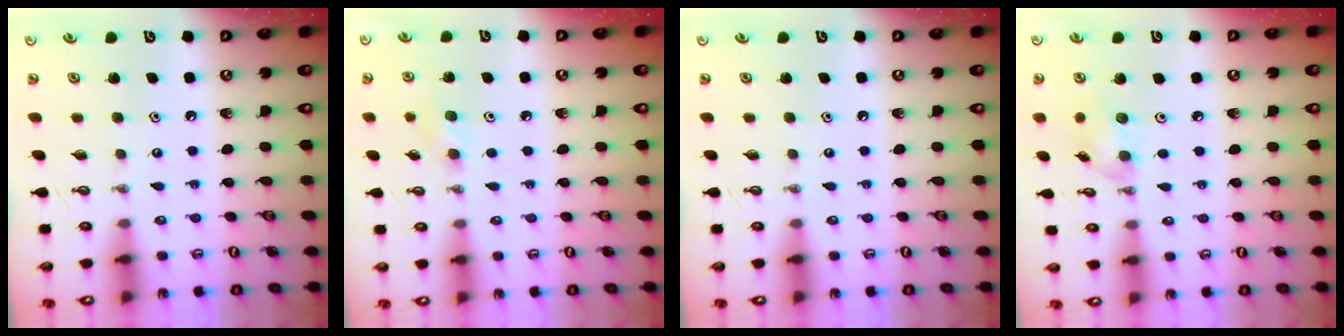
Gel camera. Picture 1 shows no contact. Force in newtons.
{"total": 8.0, "press": 6.8, "slide": 4.1}
{"total": 0.0}
{"total": 7.2, "press": 7.1, "slide": 0.6}